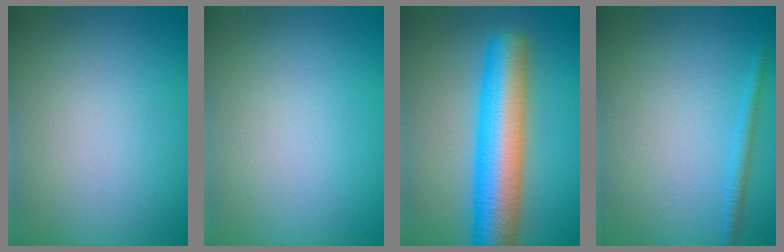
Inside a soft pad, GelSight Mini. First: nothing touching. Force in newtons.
{"total": 0.0}
{"total": 9.8, "press": 9.8, "slide": 0.2}
{"total": 1.3, "press": 1.3, "slide": 0.1}